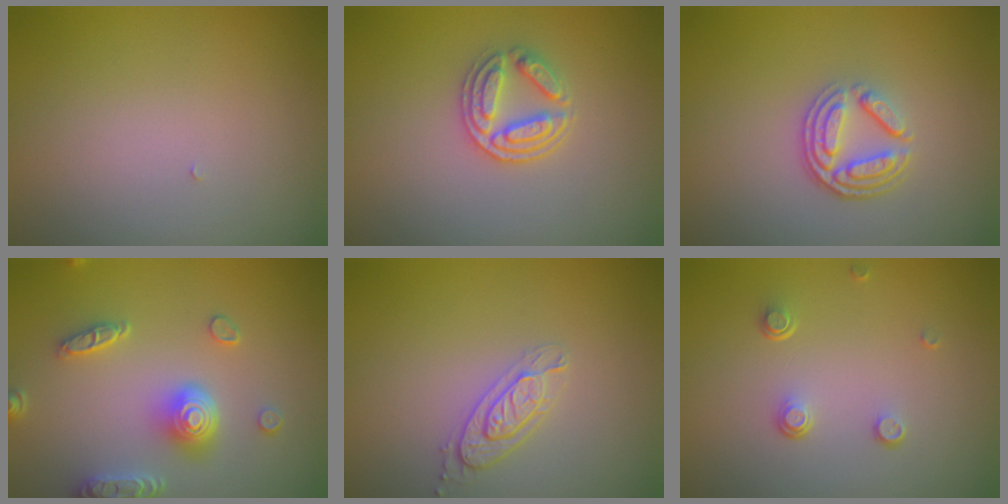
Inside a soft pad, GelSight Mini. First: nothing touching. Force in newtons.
{"total": 3.0, "press": 2.7, "slide": 1.2}
{"total": 3.9, "press": 2.8, "slide": 2.7}
{"total": 4.9, "press": 4.0, "slide": 2.9}
{"total": 2.0, "press": 1.9, "slide": 0.6}
{"total": 1.4, "press": 0.8, "slide": 1.2}